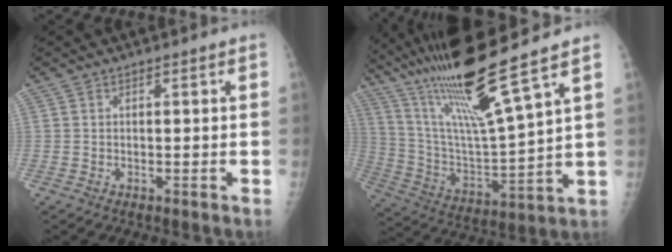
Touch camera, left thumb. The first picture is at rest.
{"total": 20.0, "force": [14.1, 0.4, 14.1], "torque": [-0.249, -0.062, 0.266]}